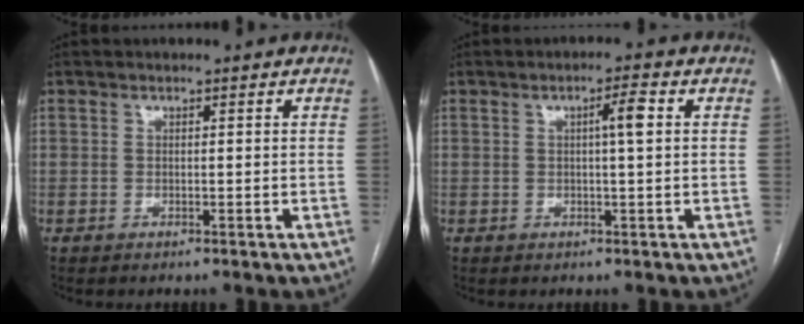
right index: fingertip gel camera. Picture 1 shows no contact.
{"total": 3.3, "force": [0.6, 0.0, 3.2], "torque": [-0.051, 0.004, 0.009]}